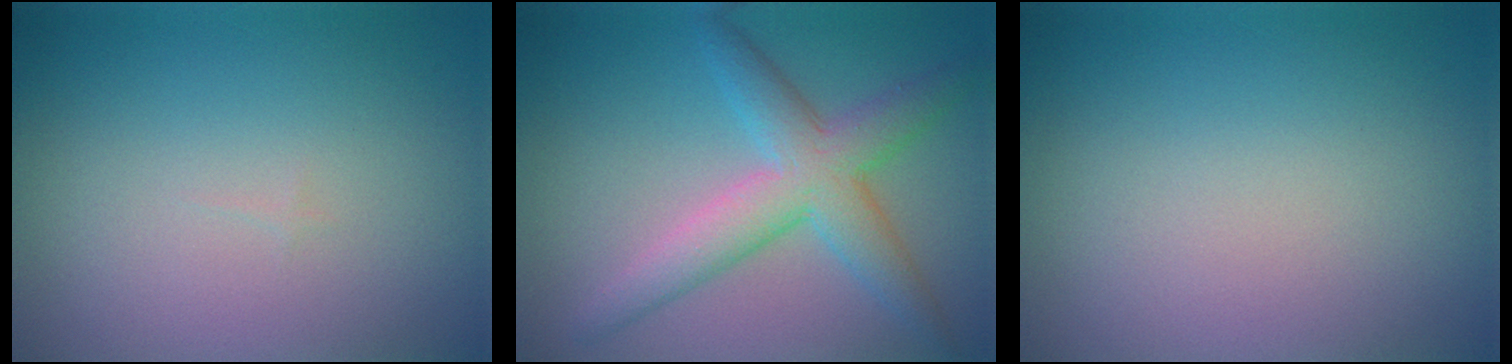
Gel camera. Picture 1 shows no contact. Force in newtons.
{"total": 5.4, "press": 5.4, "slide": 0.1}
{"total": 0.0}